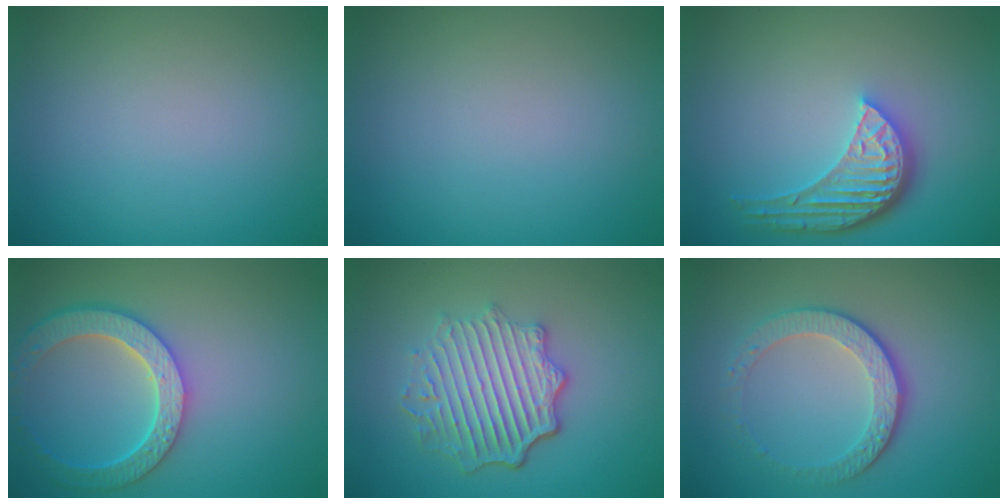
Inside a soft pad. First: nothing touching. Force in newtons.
{"total": 0.0}
{"total": 5.3, "press": 3.9, "slide": 3.5}
{"total": 5.8, "press": 4.7, "slide": 3.4}
{"total": 6.0, "press": 4.5, "slide": 4.0}
{"total": 4.2, "press": 3.1, "slide": 2.8}